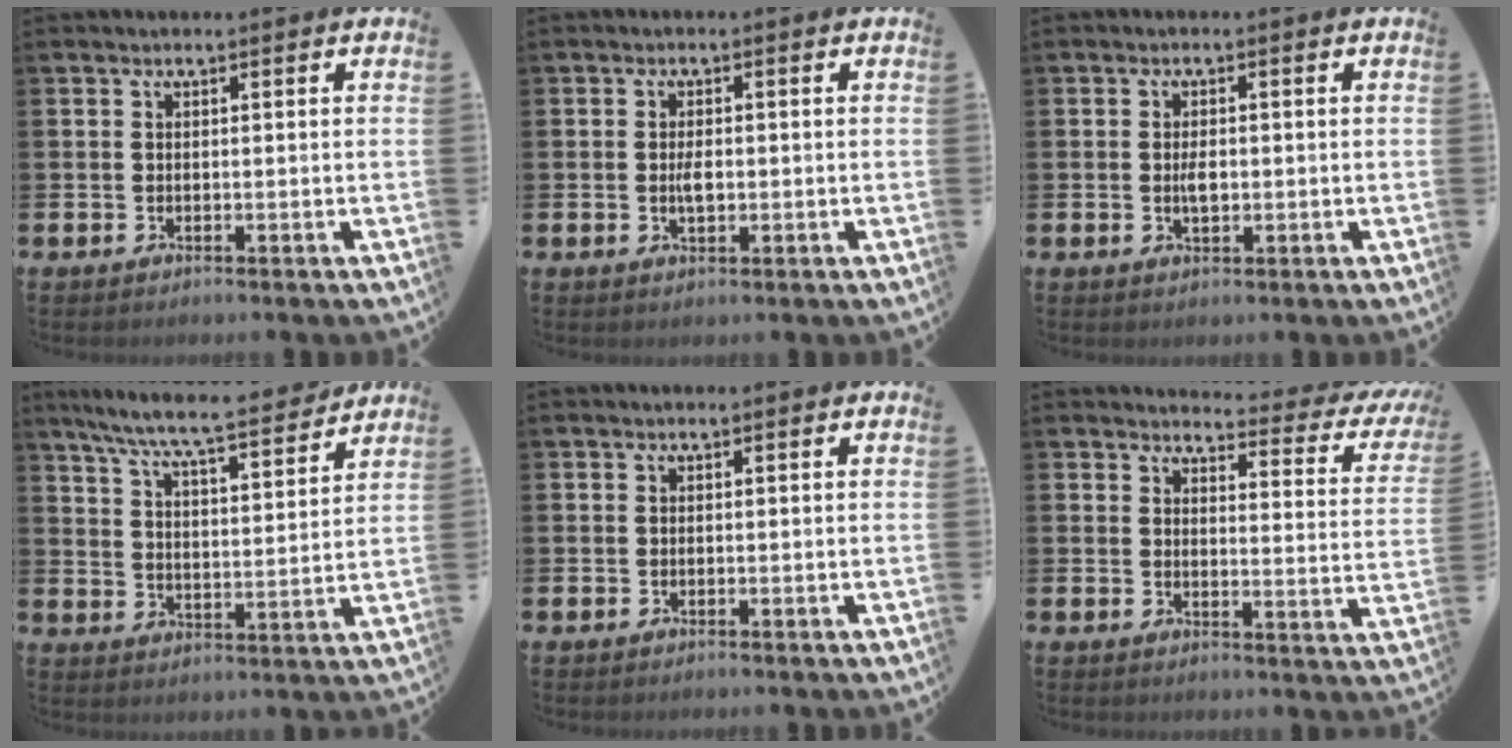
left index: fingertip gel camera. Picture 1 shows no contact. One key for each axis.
{"total": 2.0, "fx": -0.2, "fy": 0.9, "fz": 1.8, "tx": -0.030, "ty": 0.001, "tz": -0.006}
{"total": 2.1, "fx": -0.1, "fy": 1.0, "fz": 1.8, "tx": -0.023, "ty": -0.002, "tz": -0.006}
{"total": 8.3, "fx": 7.6, "fy": 0.5, "fz": 3.3, "tx": -0.085, "ty": -0.055, "tz": 0.130}
{"total": 0.0}
{"total": 3.3, "fx": 3.0, "fy": 1.1, "fz": 0.9, "tx": -0.013, "ty": -0.039, "tz": 0.040}